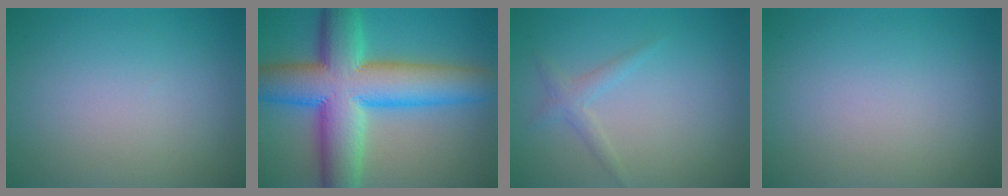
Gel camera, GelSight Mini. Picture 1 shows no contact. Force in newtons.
{"total": 13.3, "press": 13.3, "slide": 0.3}
{"total": 1.5, "press": 1.5, "slide": 0.0}
{"total": 0.0}